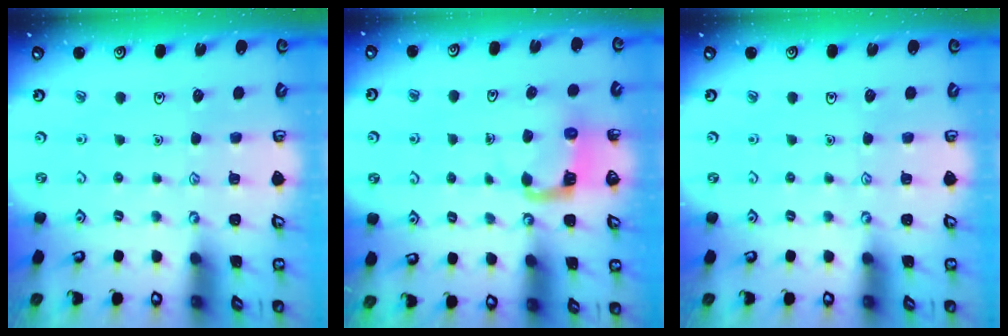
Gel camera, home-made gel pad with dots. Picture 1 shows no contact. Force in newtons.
{"total": 4.5, "press": 4.5, "slide": 0.1}
{"total": 0.0}